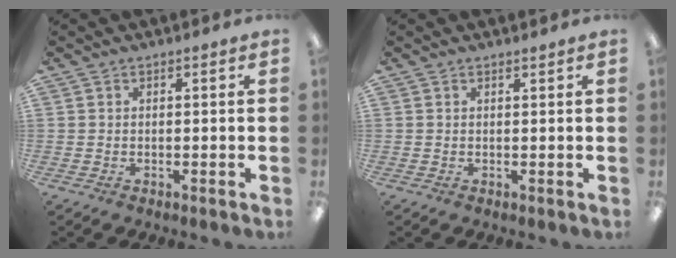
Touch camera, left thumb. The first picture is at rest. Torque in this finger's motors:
{"motor_torque": [0.06, -0.01, -0.16, 0.04, -0.01]}